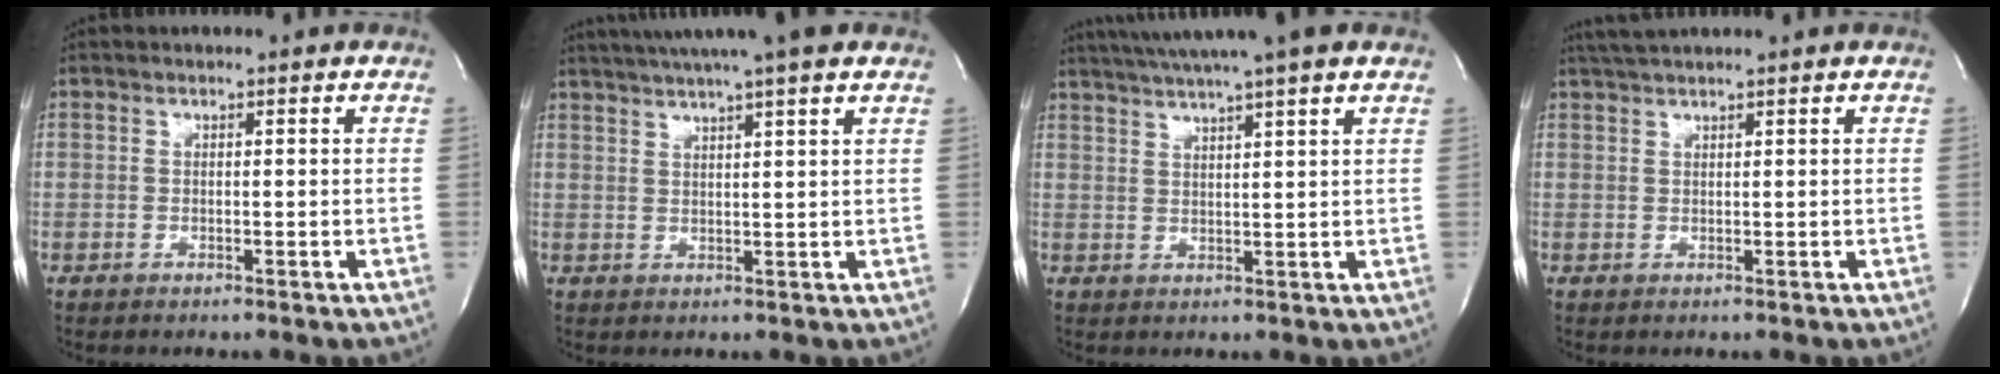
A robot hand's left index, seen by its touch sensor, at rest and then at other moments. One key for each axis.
{"total": 11.9, "fx": 9.7, "fy": -0.3, "fz": 7.0, "tx": -0.123, "ty": 0.026, "tz": 0.126}
{"total": 12.5, "fx": 10.2, "fy": -0.5, "fz": 7.3, "tx": -0.130, "ty": 0.026, "tz": 0.137}
{"total": 3.0, "fx": 2.5, "fy": -0.8, "fz": 1.4, "tx": -0.024, "ty": 0.015, "tz": 0.051}